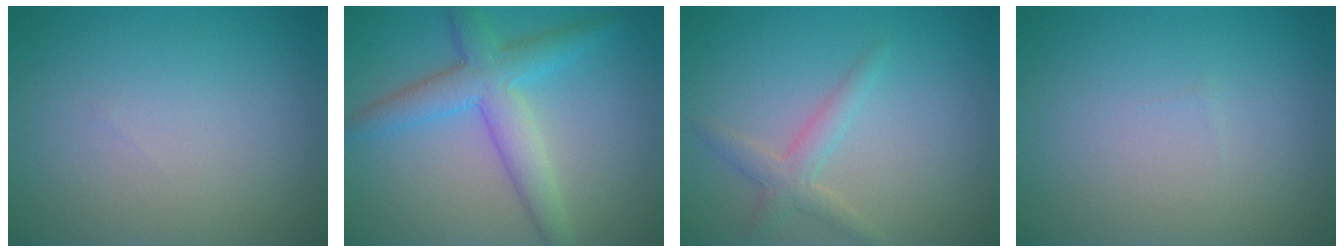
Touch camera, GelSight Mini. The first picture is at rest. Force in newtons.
{"total": 5.0, "press": 5.0, "slide": 0.1}
{"total": 2.2, "press": 2.2, "slide": 0.1}
{"total": 0.0}